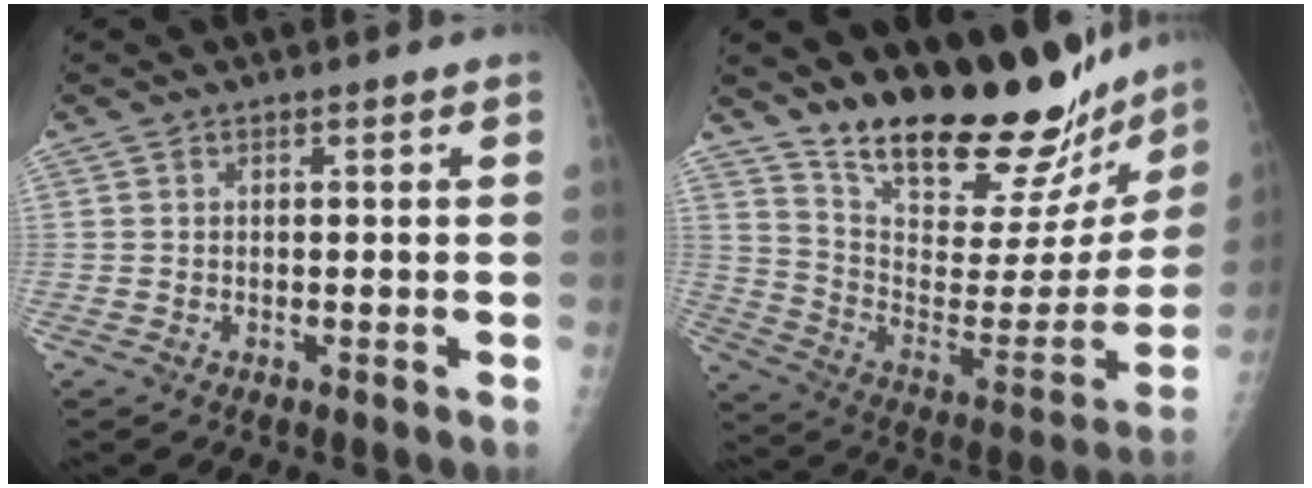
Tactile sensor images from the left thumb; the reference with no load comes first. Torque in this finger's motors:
{"motor_torque": [0.52, 0.33, 0.62, -2.15, 0.08]}